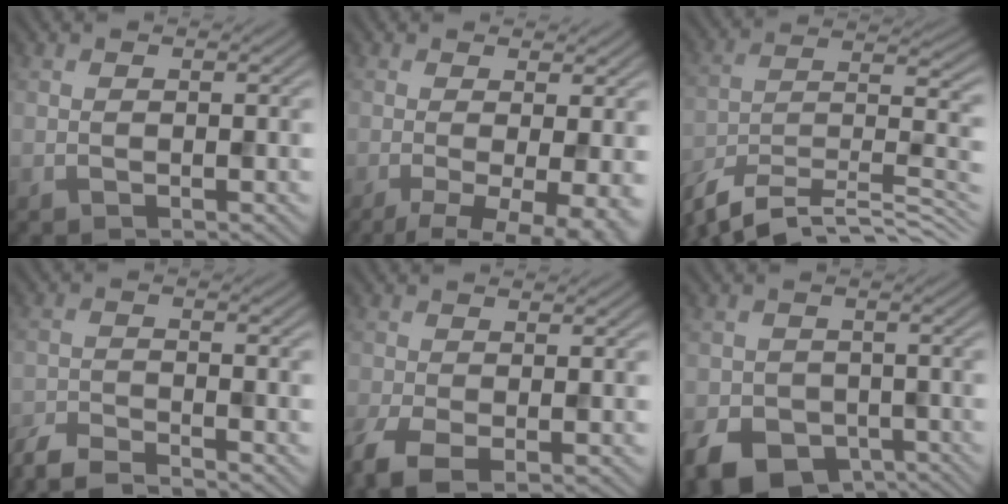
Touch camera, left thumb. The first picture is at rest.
{"total": 7.4, "force": [-2.5, 2.2, 6.6], "torque": [-0.103, -0.012, -0.035]}
{"total": 14.4, "force": [-11.7, 3.5, 7.7], "torque": [-0.150, 0.003, -0.194]}
{"total": 5.9, "force": [-5.5, 0.8, 2.1], "torque": [-0.047, -0.008, -0.109]}
{"total": 4.9, "force": [-3.0, 2.1, 3.3], "torque": [-0.080, -0.019, -0.062]}
{"total": 7.8, "force": [-4.2, 5.7, 3.3], "torque": [-0.067, -0.030, -0.073]}